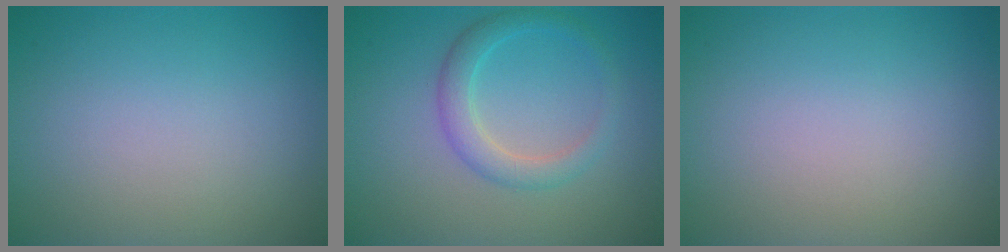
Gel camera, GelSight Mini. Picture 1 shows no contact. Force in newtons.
{"total": 2.7, "press": 2.7, "slide": 0.1}
{"total": 0.0}